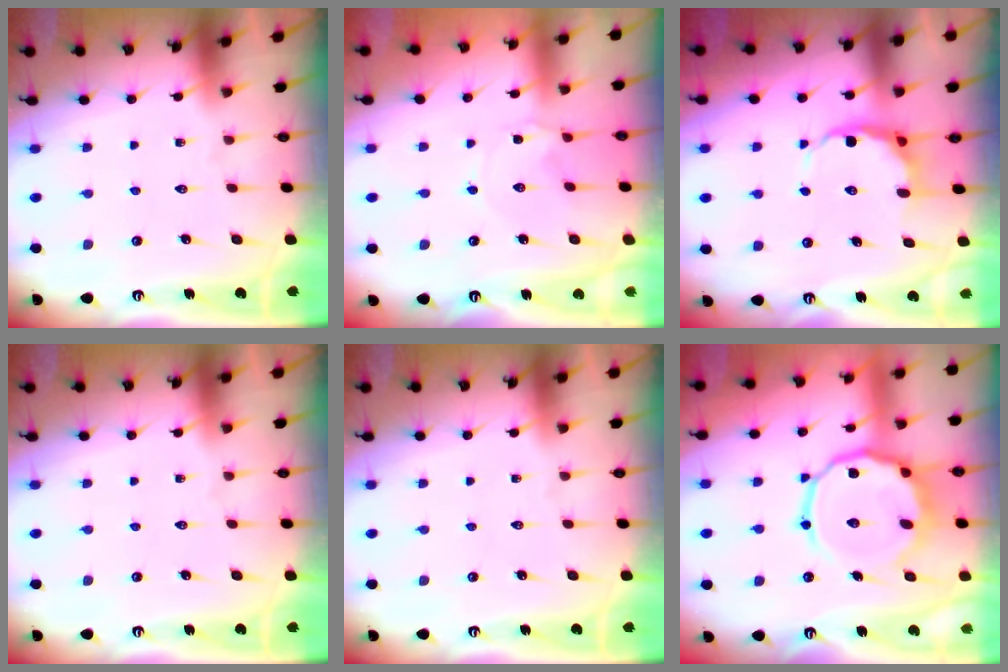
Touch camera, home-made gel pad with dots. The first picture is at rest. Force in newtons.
{"total": 2.1, "press": 2.1, "slide": 0.1}
{"total": 7.7, "press": 7.5, "slide": 1.6}
{"total": 0.0}
{"total": 0.0}
{"total": 14.2, "press": 14.0, "slide": 1.8}